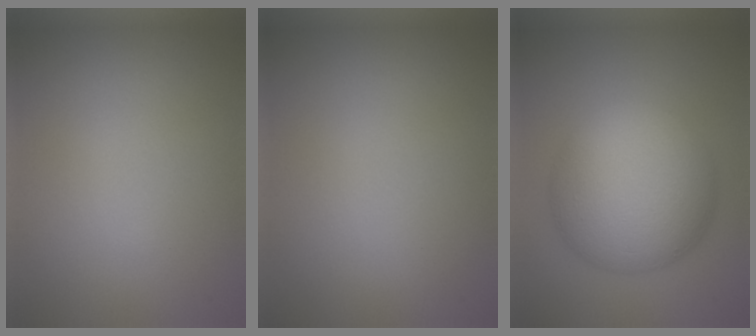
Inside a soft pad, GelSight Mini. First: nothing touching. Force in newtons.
{"total": 0.0}
{"total": 11.8, "press": 11.8, "slide": 0.2}